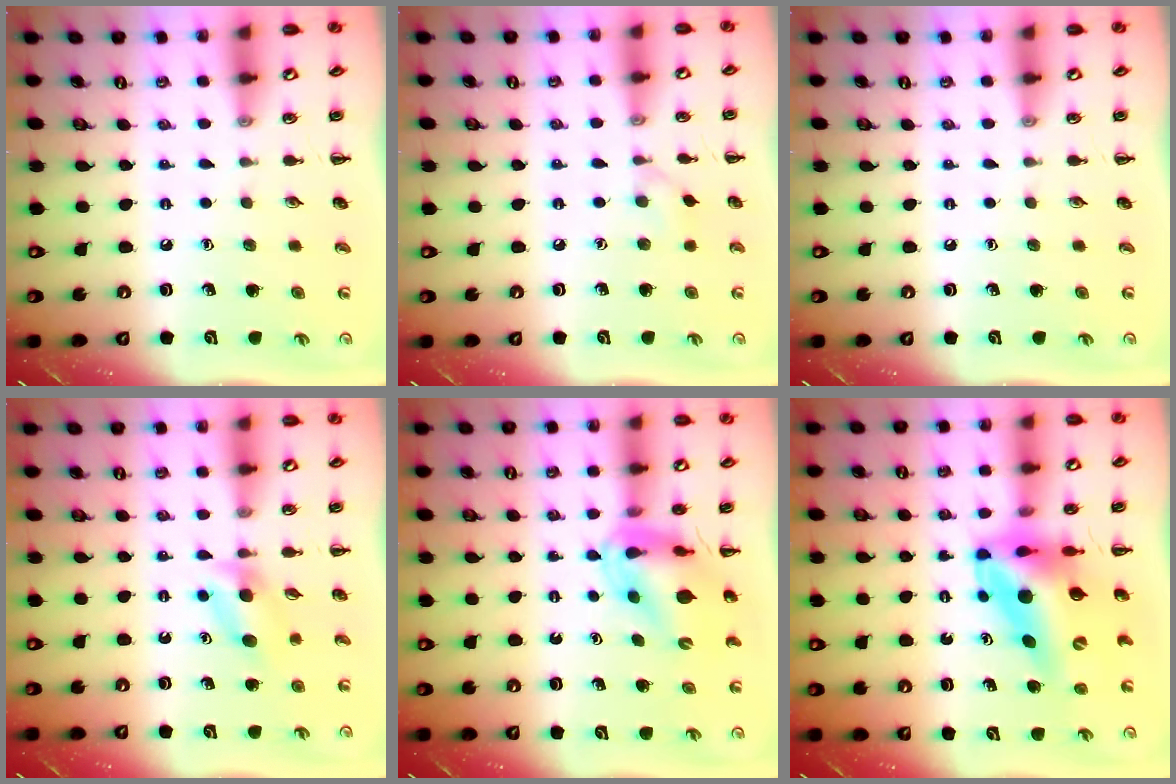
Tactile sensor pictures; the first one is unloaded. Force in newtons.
{"total": 4.2, "press": 3.9, "slide": 1.5}
{"total": 0.0}
{"total": 4.1, "press": 3.7, "slide": 1.6}
{"total": 11.2, "press": 10.6, "slide": 3.6}
{"total": 12.3, "press": 11.8, "slide": 3.6}